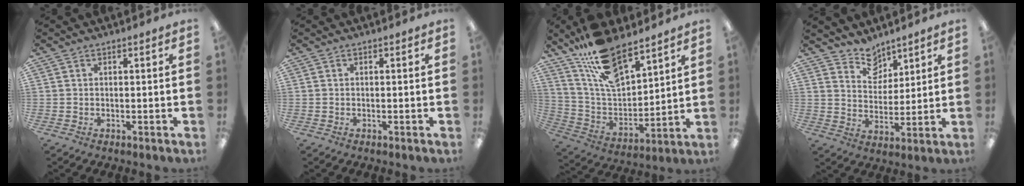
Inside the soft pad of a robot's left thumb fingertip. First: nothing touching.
{"total": 0.0}
{"total": 16.0, "force": [12.5, 6.0, 8.0], "torque": [-0.164, -0.071, 0.226]}
{"total": 7.8, "force": [6.7, 4.0, 0.6], "torque": [-0.010, -0.050, 0.125]}